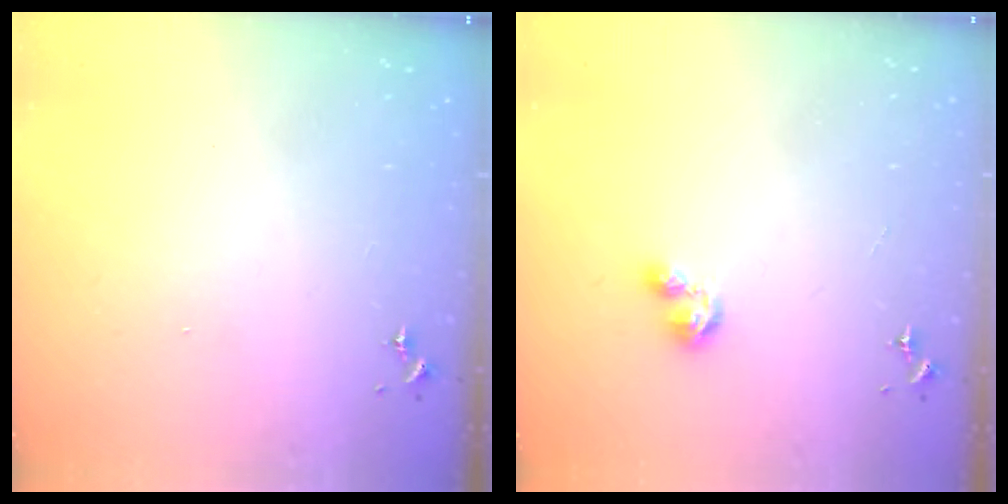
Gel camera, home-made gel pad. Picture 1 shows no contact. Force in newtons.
{"total": 2.6, "press": 2.6, "slide": 0.3}